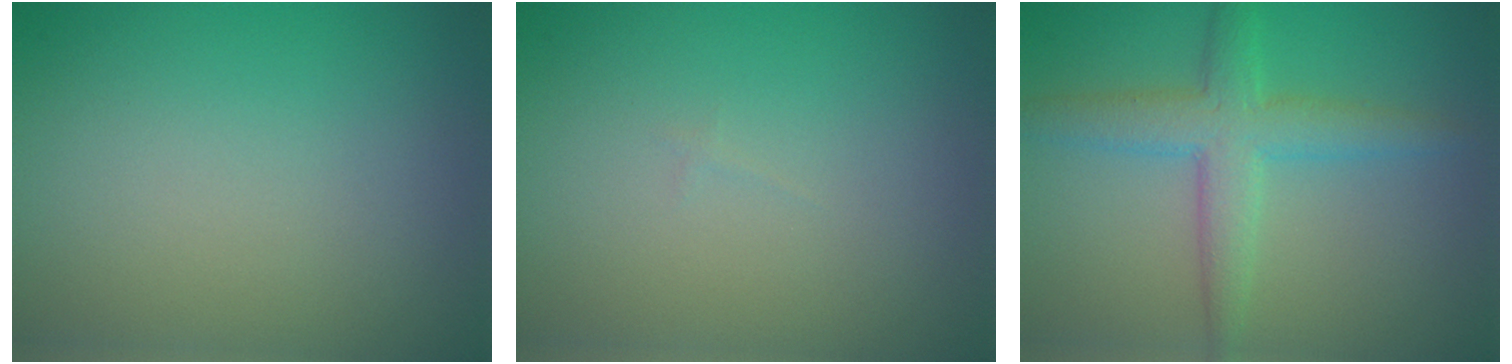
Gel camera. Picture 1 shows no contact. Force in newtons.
{"total": 0.0}
{"total": 4.1, "press": 4.1, "slide": 0.1}